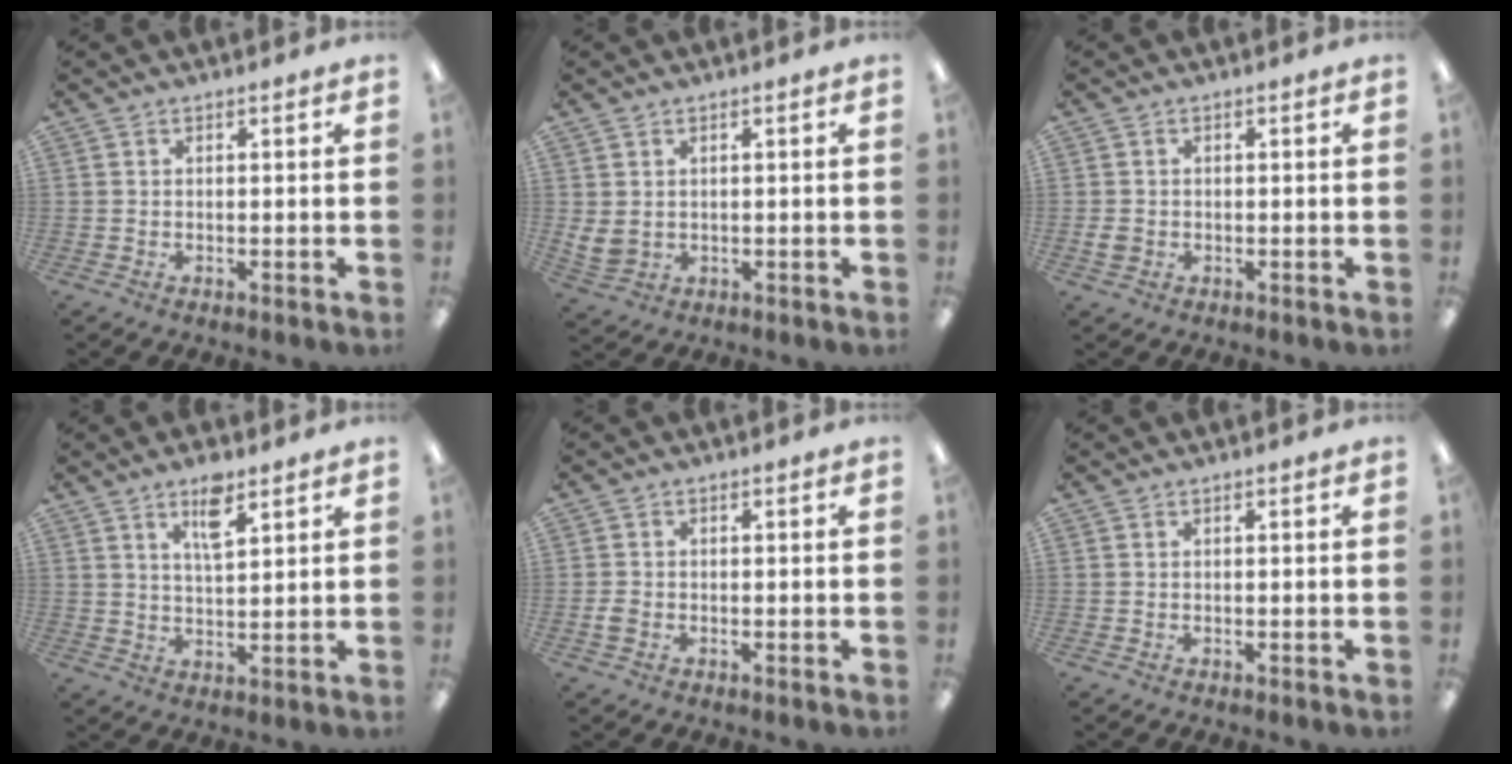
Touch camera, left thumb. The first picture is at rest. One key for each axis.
{"total": 3.7, "fx": 1.3, "fy": 2.8, "fz": 1.9, "tx": -0.045, "ty": -0.004, "tz": 0.027}
{"total": 2.2, "fx": -0.3, "fy": 1.9, "fz": 1.2, "tx": -0.021, "ty": 0.004, "tz": -0.006}
{"total": 7.1, "fx": 4.5, "fy": 2.3, "fz": 4.9, "tx": -0.076, "ty": -0.016, "tz": 0.072}
{"total": 1.9, "fx": -0.6, "fy": 1.4, "fz": 1.1, "tx": -0.020, "ty": 0.004, "tz": -0.011}
{"total": 0.0}